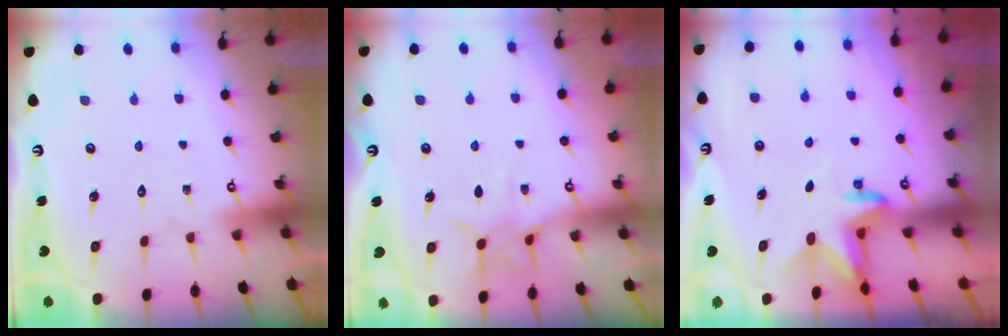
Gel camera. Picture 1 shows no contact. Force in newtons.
{"total": 8.5, "press": 8.5, "slide": 0.6}
{"total": 3.3, "press": 3.3, "slide": 0.5}